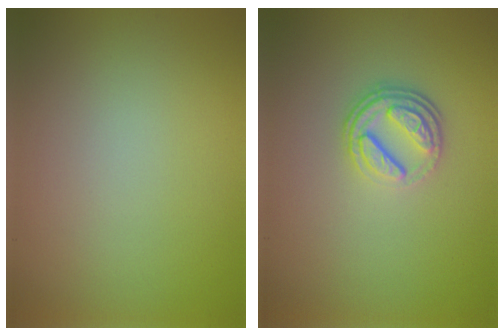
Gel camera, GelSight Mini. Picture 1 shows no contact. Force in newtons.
{"total": 3.7, "press": 2.7, "slide": 2.6}